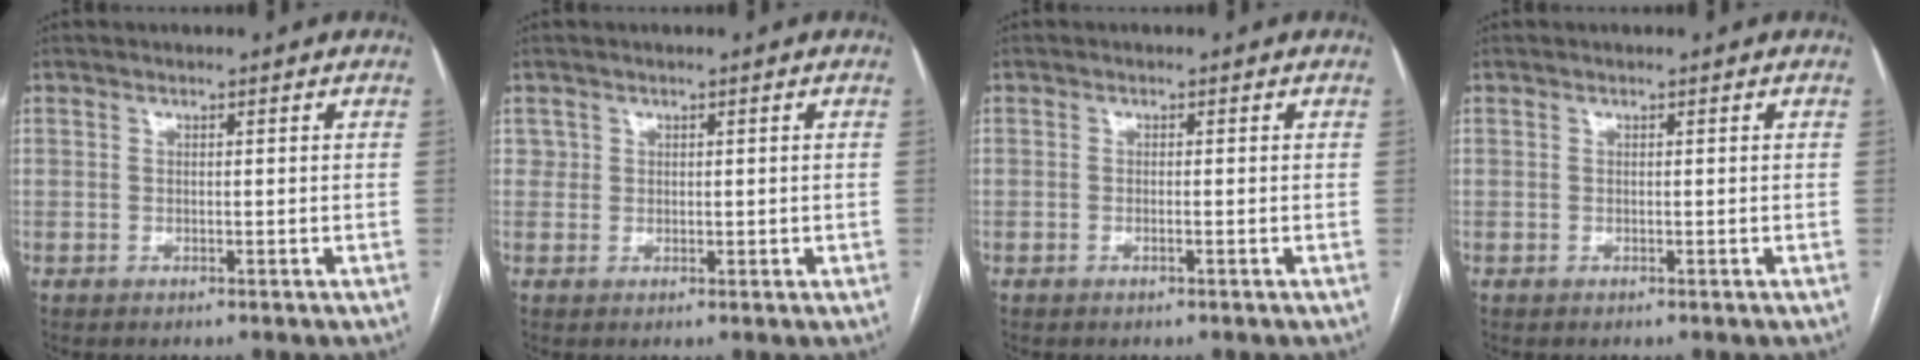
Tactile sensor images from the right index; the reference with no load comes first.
{"total": 1.5, "force": [0.7, 1.4, 0.0], "torque": [0.014, 0.003, 0.010]}
{"total": 0.6, "force": [-0.2, 0.0, 0.5], "torque": [-0.012, 0.000, -0.001]}
{"total": 0.0}